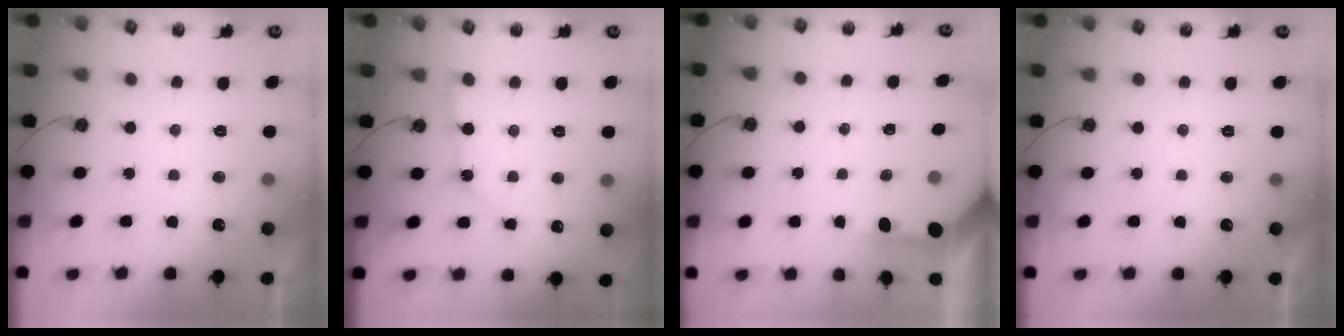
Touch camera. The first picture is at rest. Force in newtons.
{"total": 2.7, "press": 2.7, "slide": 0.3}
{"total": 3.0, "press": 3.0, "slide": 0.3}
{"total": 0.0}